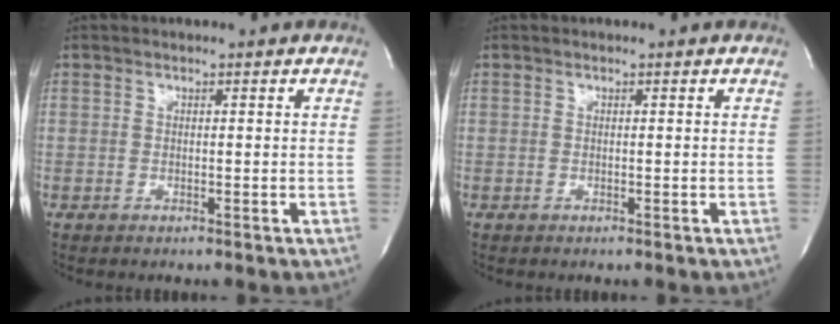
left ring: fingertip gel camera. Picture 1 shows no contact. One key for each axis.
{"total": 0.0}